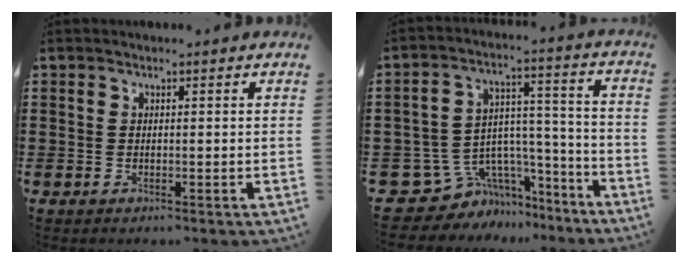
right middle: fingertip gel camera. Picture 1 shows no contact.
{"total": 7.9, "force": [-5.2, 5.7, 1.6], "torque": [-0.059, 0.000, -0.092]}